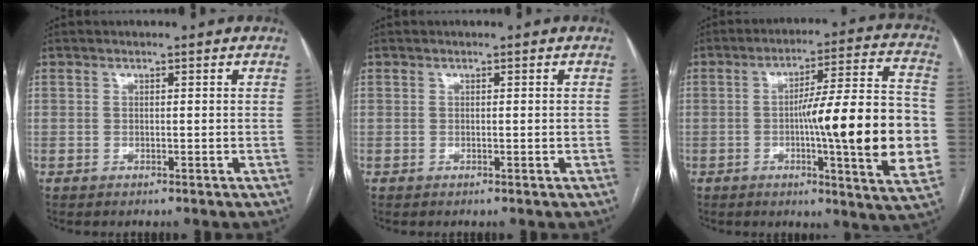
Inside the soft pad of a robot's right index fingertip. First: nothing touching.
{"total": 0.5, "force": [0.0, 0.1, 0.5], "torque": [-0.011, 0.001, 0.004]}
{"total": 19.8, "force": [-2.8, 0.9, 19.5], "torque": [-0.256, 0.006, -0.037]}